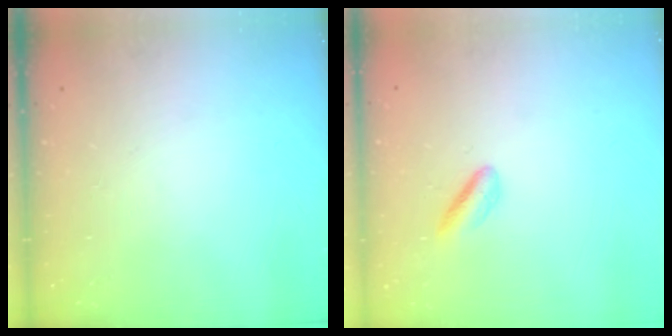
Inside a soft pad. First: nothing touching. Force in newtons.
{"total": 2.4, "press": 2.2, "slide": 1.0}